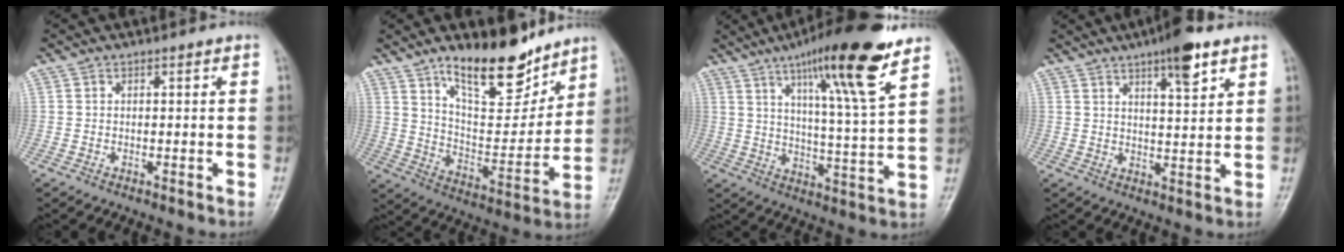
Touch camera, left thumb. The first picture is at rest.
{"total": 16.5, "force": [12.1, 6.0, 9.4], "torque": [-0.107, -0.089, 0.208]}
{"total": 18.3, "force": [11.0, 1.8, 14.5], "torque": [-0.217, -0.052, 0.172]}
{"total": 8.3, "force": [5.1, 1.9, 6.2], "torque": [-0.087, -0.024, 0.078]}